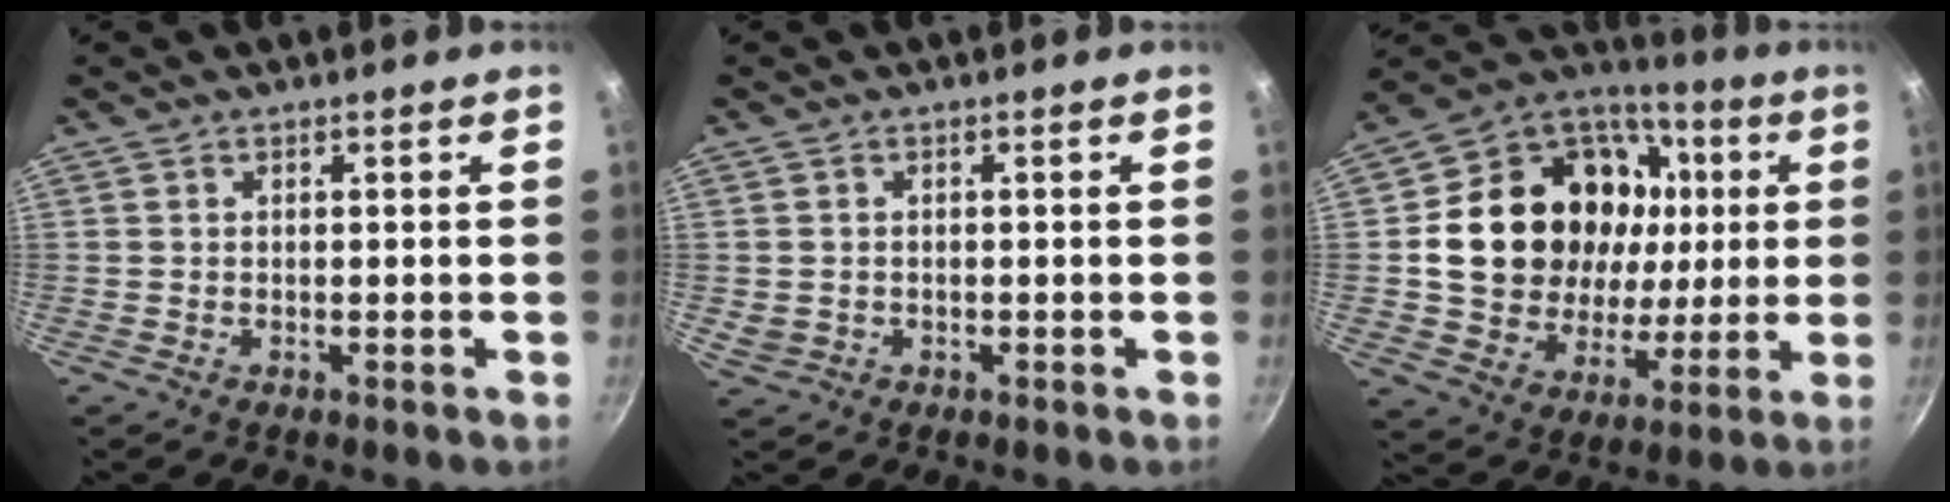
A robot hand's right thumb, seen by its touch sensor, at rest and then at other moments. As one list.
[{"total": 2.3, "force": [-0.3, 2.0, 1.0], "torque": [-0.018, 0.002, 0.003]}, {"total": 27.2, "force": [4.5, 21.1, 16.6], "torque": [-0.260, 0.020, 0.085]}]